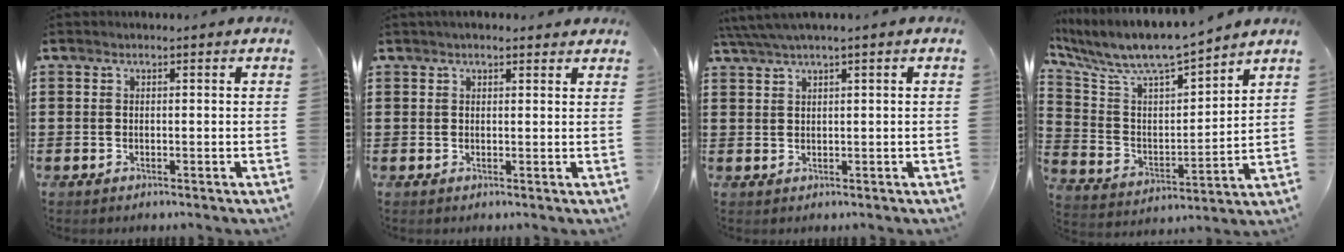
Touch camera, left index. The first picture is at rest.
{"total": 1.8, "force": [1.6, 0.5, 0.7], "torque": [-0.017, 0.006, 0.029]}
{"total": 2.3, "force": [1.5, -0.2, 1.8], "torque": [-0.036, 0.001, 0.028]}
{"total": 7.4, "force": [6.7, 1.0, 3.0], "torque": [-0.091, -0.051, 0.108]}